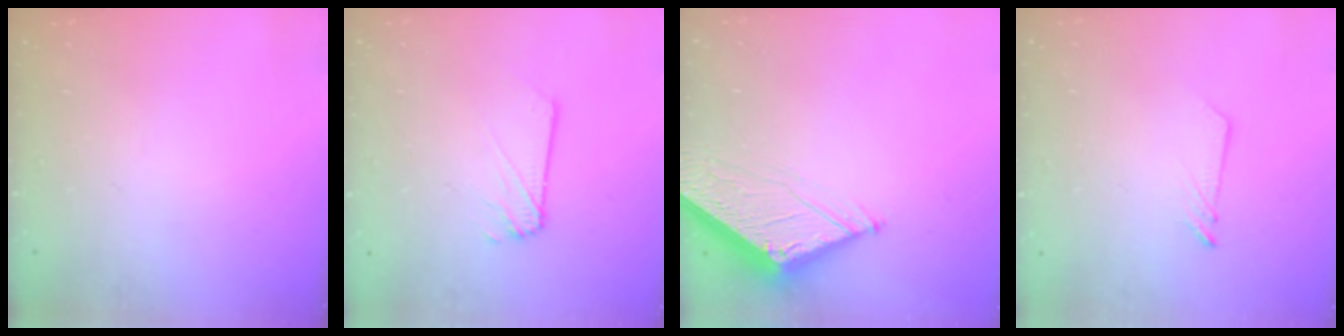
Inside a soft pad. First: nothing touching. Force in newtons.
{"total": 1.6, "press": 1.6, "slide": 0.1}
{"total": 6.3, "press": 6.2, "slide": 0.9}
{"total": 2.6, "press": 2.6, "slide": 0.2}